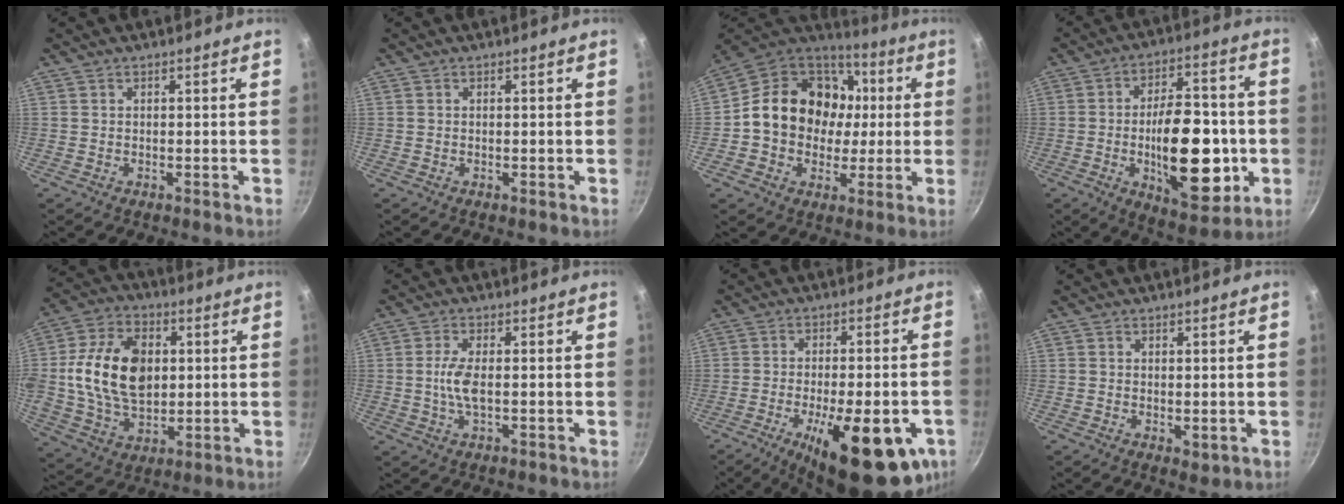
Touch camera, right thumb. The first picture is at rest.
{"total": 0.0}
{"total": 20.4, "force": [1.5, 17.1, 11.0], "torque": [-0.160, 0.034, 0.019]}
{"total": 21.2, "force": [-3.9, 10.3, 18.1], "torque": [-0.231, 0.015, -0.046]}
{"total": 18.8, "force": [1.8, 12.7, 13.7], "torque": [-0.234, 0.004, 0.030]}
{"total": 4.8, "force": [-0.2, 1.8, 4.5], "torque": [-0.101, 0.001, -0.007]}
{"total": 22.1, "force": [-8.5, 7.8, 18.8], "torque": [-0.240, 0.004, -0.113]}
{"total": 1.9, "force": [0.3, 1.1, 1.5], "torque": [-0.022, -0.007, 0.006]}